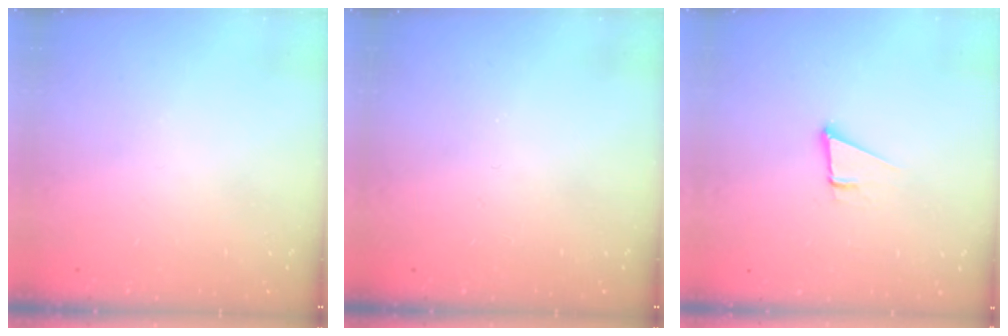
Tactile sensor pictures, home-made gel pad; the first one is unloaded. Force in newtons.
{"total": 0.0}
{"total": 3.7, "press": 2.9, "slide": 2.2}